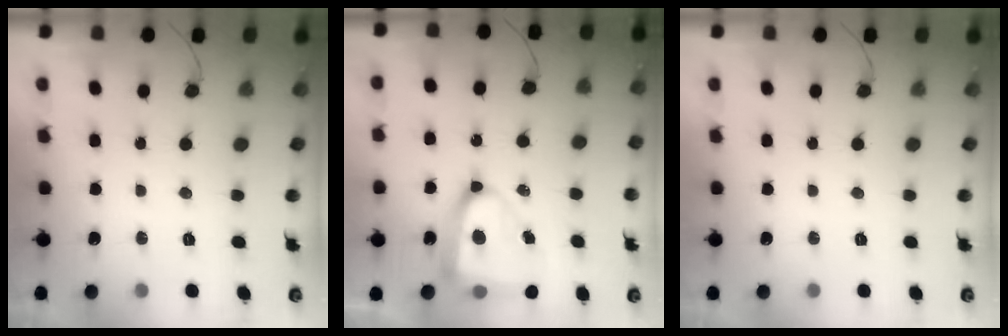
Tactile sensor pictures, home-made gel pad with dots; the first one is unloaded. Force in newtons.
{"total": 18.1, "press": 18.0, "slide": 1.9}
{"total": 0.0}